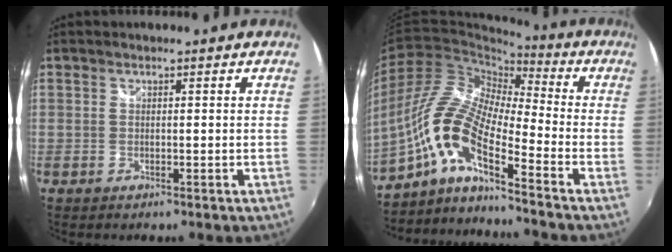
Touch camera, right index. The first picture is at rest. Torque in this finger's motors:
{"motor_torque": [1.11, -1.03, 0.79, 0.21]}